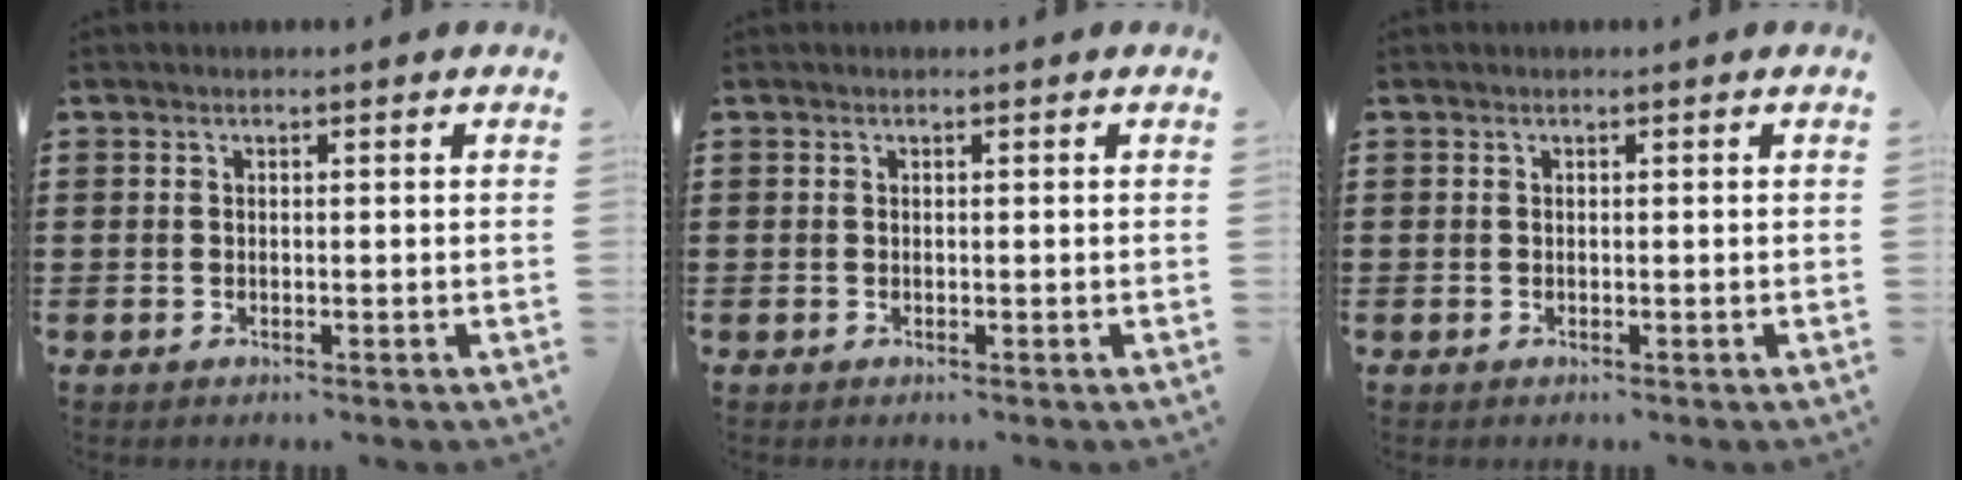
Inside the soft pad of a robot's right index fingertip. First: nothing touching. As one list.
[{"total": 0.0}, {"total": 0.0}]